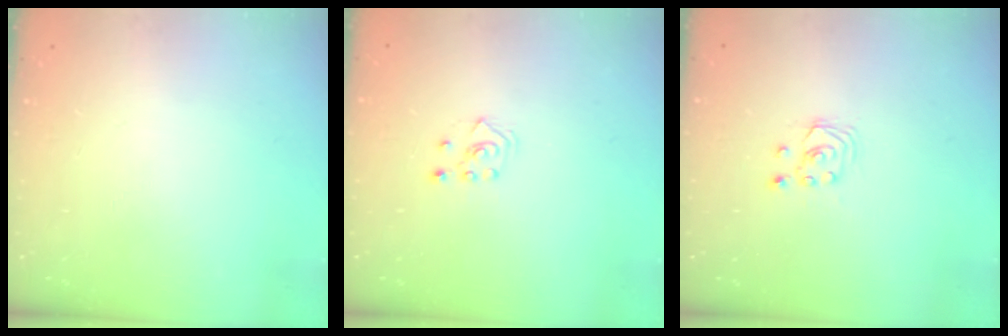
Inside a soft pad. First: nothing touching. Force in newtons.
{"total": 3.6, "press": 3.5, "slide": 0.7}
{"total": 2.9, "press": 2.8, "slide": 0.3}